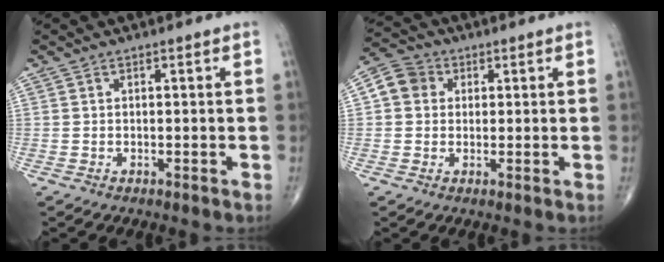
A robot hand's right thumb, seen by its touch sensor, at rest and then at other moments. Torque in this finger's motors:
{"motor_torque": [0.02, 0.02, 0.06, 0.03, 0.10]}